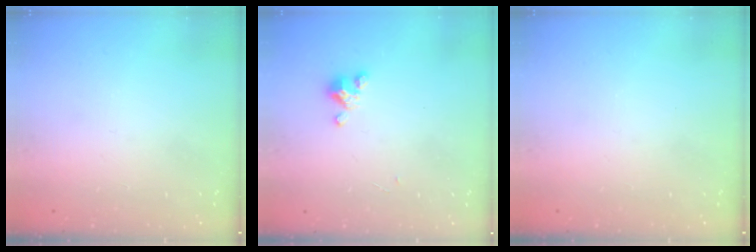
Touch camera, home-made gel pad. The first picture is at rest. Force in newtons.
{"total": 2.5, "press": 2.5, "slide": 0.3}
{"total": 0.0}